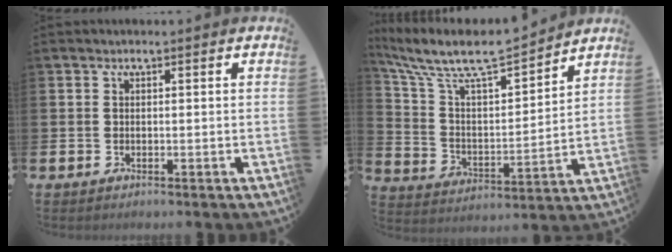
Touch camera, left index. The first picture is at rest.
{"total": 9.7, "force": [8.7, 2.1, 3.7], "torque": [-0.120, -0.061, 0.148]}